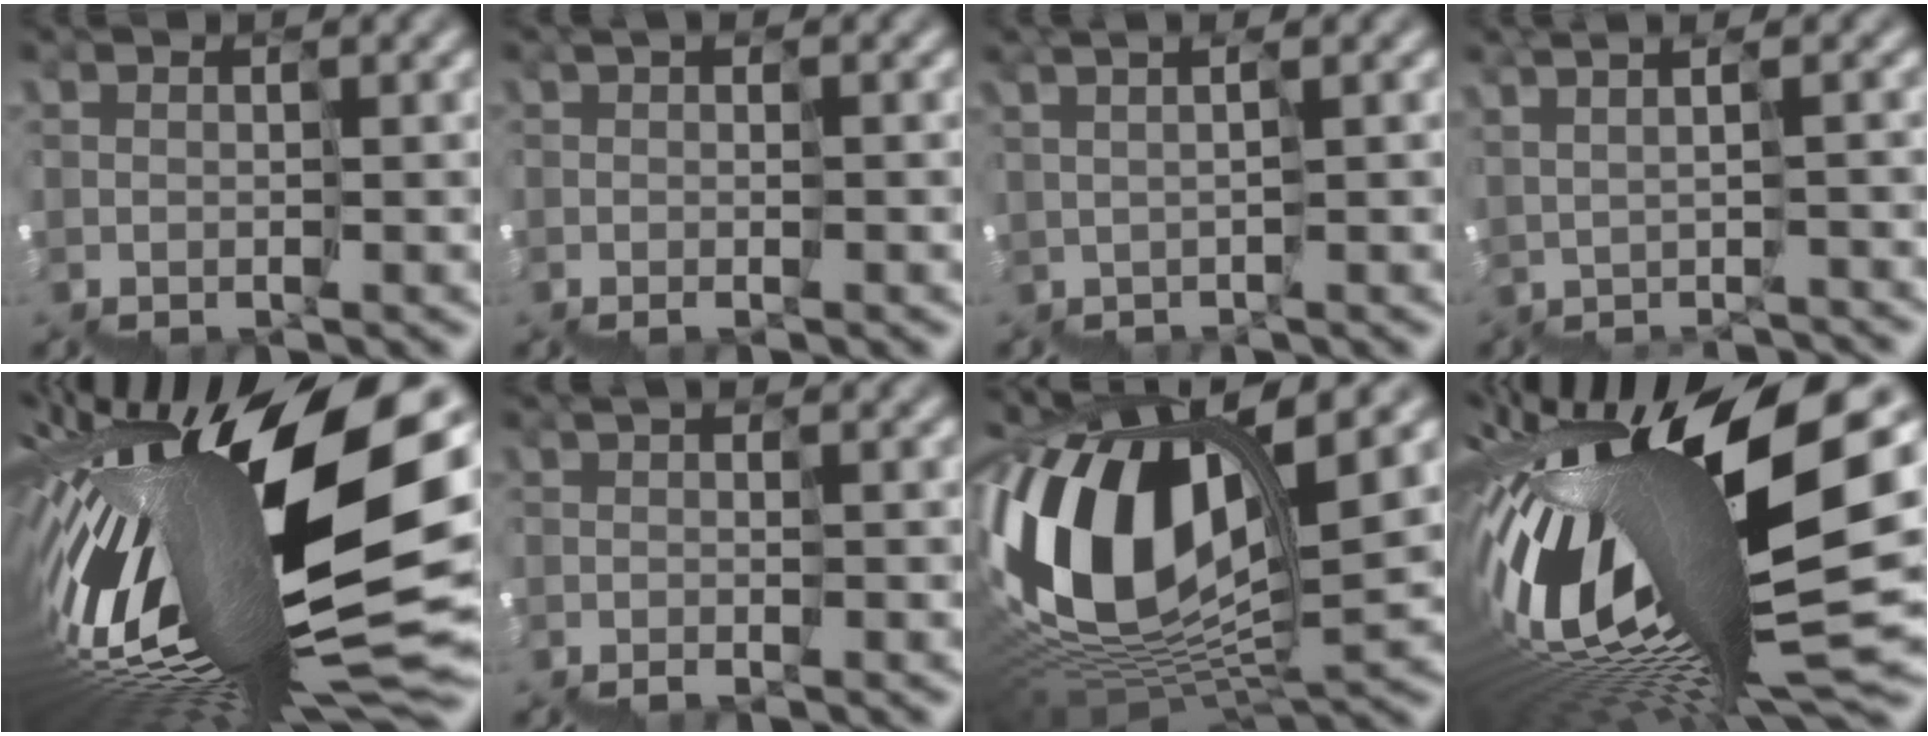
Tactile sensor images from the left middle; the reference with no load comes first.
{"total": 0.5, "force": [0.4, -0.3, 0.2], "torque": [0.003, 0.008, 0.014]}
{"total": 2.1, "force": [1.8, -1.0, 0.0], "torque": [0.004, 0.010, 0.029]}
{"total": 2.5, "force": [1.2, 0.2, 2.2], "torque": [-0.009, 0.031, 0.051]}
{"total": 16.4, "force": [1.4, 5.2, 15.5], "torque": [-0.314, 0.002, 0.024]}
{"total": 0.6, "force": [0.2, -0.5, -0.2], "torque": [0.009, 0.005, 0.009]}
{"total": 11.4, "force": [5.5, 5.8, 8.1], "torque": [-0.203, 0.019, 0.090]}
{"total": 15.5, "force": [1.6, 5.0, 14.6], "torque": [-0.302, 0.019, 0.021]}